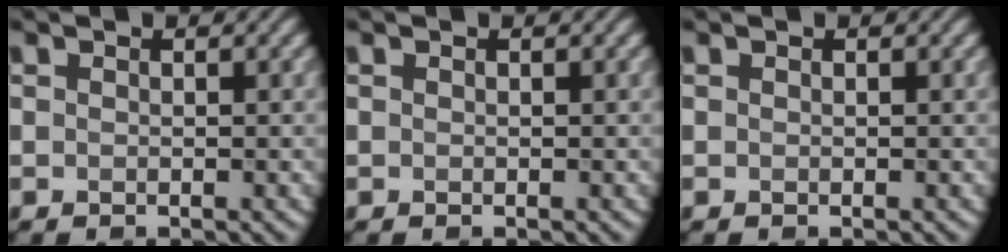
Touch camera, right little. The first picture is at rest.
{"total": 0.0}
{"total": 0.0}